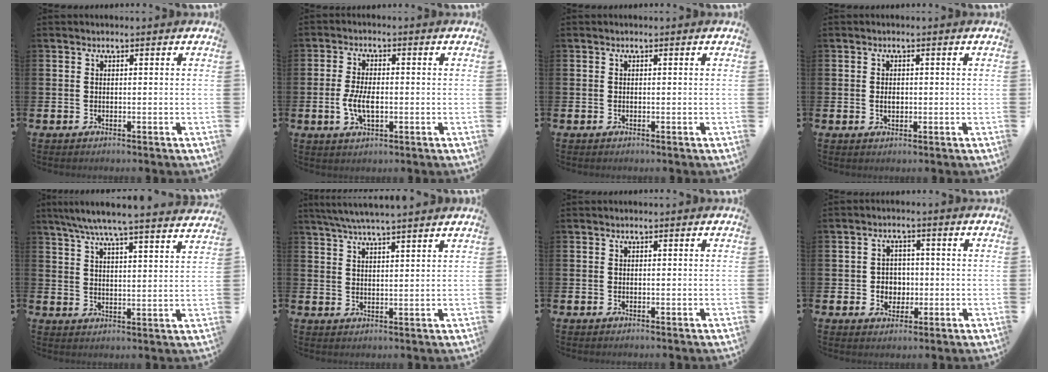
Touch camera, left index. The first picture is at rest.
{"total": 4.5, "force": [-0.6, 2.2, 3.8], "torque": [-0.069, 0.001, -0.014]}
{"total": 0.0}
{"total": 1.5, "force": [0.0, 1.0, 1.1], "torque": [-0.008, 0.001, -0.005]}
{"total": 6.9, "force": [6.5, -0.1, 2.4], "torque": [-0.071, -0.036, 0.114]}
{"total": 5.0, "force": [4.8, -0.4, 1.5], "torque": [-0.048, -0.013, 0.088]}
{"total": 0.0}
{"total": 3.1, "force": [-0.2, 3.0, 0.9], "torque": [-0.015, 0.002, -0.013]}